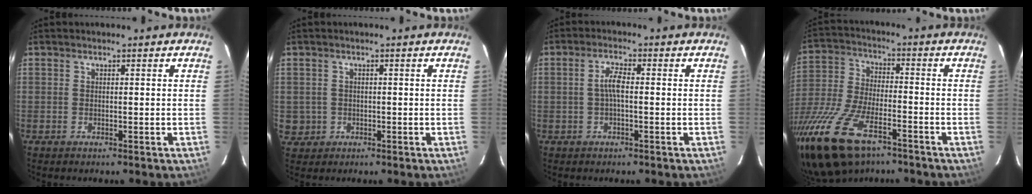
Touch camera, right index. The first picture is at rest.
{"total": 3.5, "force": [-0.4, 3.5, 0.5], "torque": [-0.009, 0.010, 0.005]}
{"total": 3.1, "force": [-0.3, 0.7, 3.0], "torque": [-0.061, 0.008, -0.005]}
{"total": 21.7, "force": [-14.0, 9.3, 13.7], "torque": [-0.310, -0.047, -0.259]}